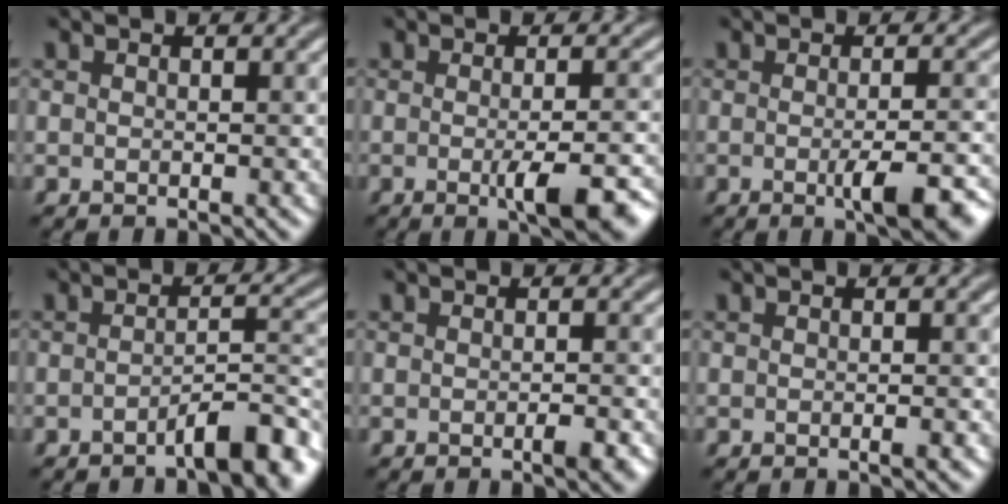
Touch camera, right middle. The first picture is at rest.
{"total": 5.9, "force": [-1.8, 1.5, 5.4], "torque": [-0.077, -0.007, -0.023]}
{"total": 5.3, "force": [-1.7, 1.3, 4.9], "torque": [-0.071, -0.004, -0.023]}
{"total": 4.8, "force": [-3.1, 1.0, 3.5], "torque": [-0.048, 0.009, -0.048]}
{"total": 1.6, "force": [-0.7, 0.3, 1.4], "torque": [-0.019, -0.002, -0.011]}
{"total": 0.8, "force": [-0.4, 0.1, 0.7], "torque": [-0.010, 0.001, -0.005]}